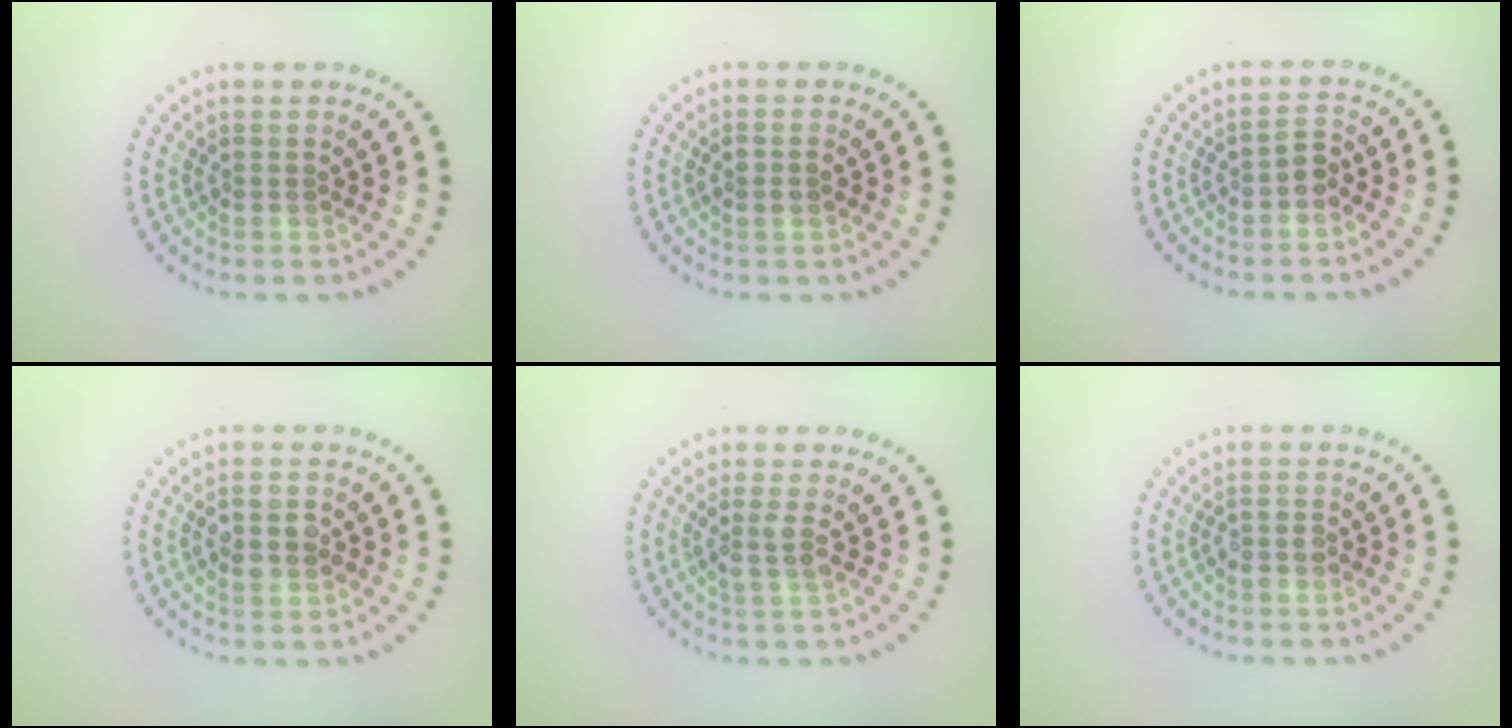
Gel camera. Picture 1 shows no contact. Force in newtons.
{"total": 1.0, "press": 1.0, "slide": 0.3}
{"total": 1.2, "press": 1.1, "slide": 0.5}
{"total": 2.3, "press": 2.3, "slide": 0.2}
{"total": 1.6, "press": 1.2, "slide": 1.0}
{"total": 1.1, "press": 1.0, "slide": 0.5}